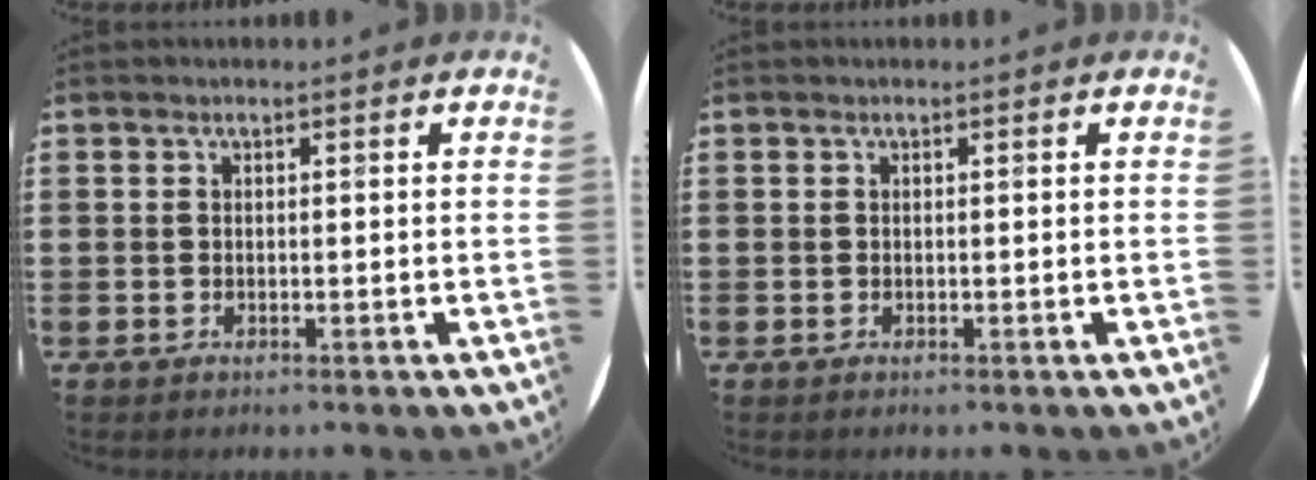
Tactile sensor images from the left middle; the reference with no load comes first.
{"total": 0.0}